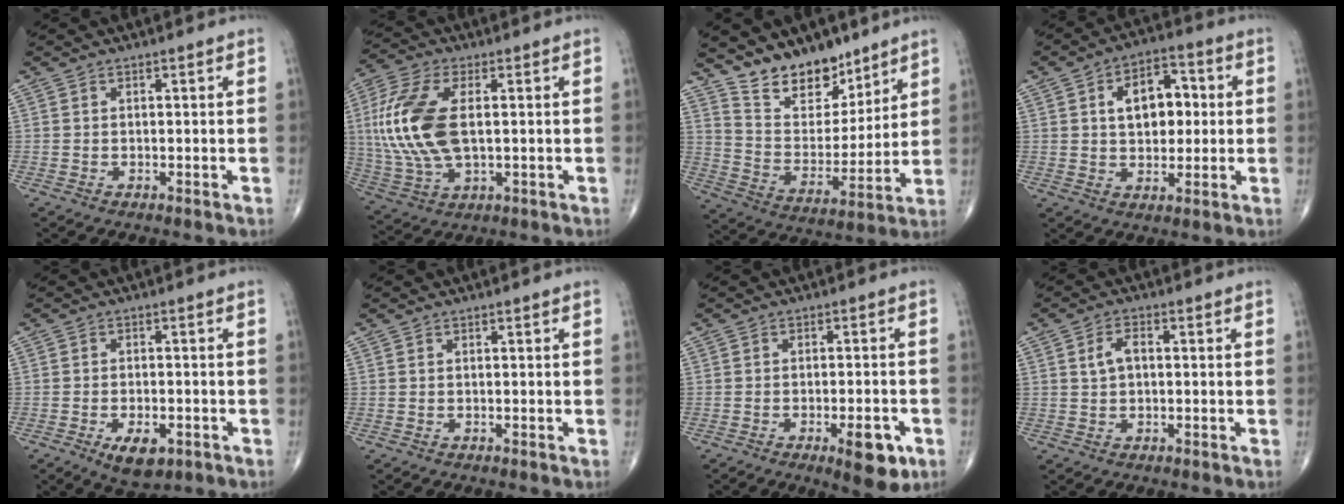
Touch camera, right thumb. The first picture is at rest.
{"total": 16.9, "force": [1.7, 8.5, 14.4], "torque": [-0.333, -0.002, 0.036]}
{"total": 13.6, "force": [10.8, 6.8, 5.0], "torque": [-0.043, -0.083, 0.201]}
{"total": 10.7, "force": [1.9, 6.8, 8.1], "torque": [-0.092, 0.010, 0.027]}
{"total": 6.5, "force": [-2.9, 3.2, 4.8], "torque": [-0.071, 0.004, -0.038]}
{"total": 0.0}
{"total": 7.5, "force": [-3.4, 2.4, 6.3], "torque": [-0.078, 0.002, -0.042]}
{"total": 3.6, "force": [0.5, 2.1, 2.8], "torque": [-0.053, 0.011, 0.007]}